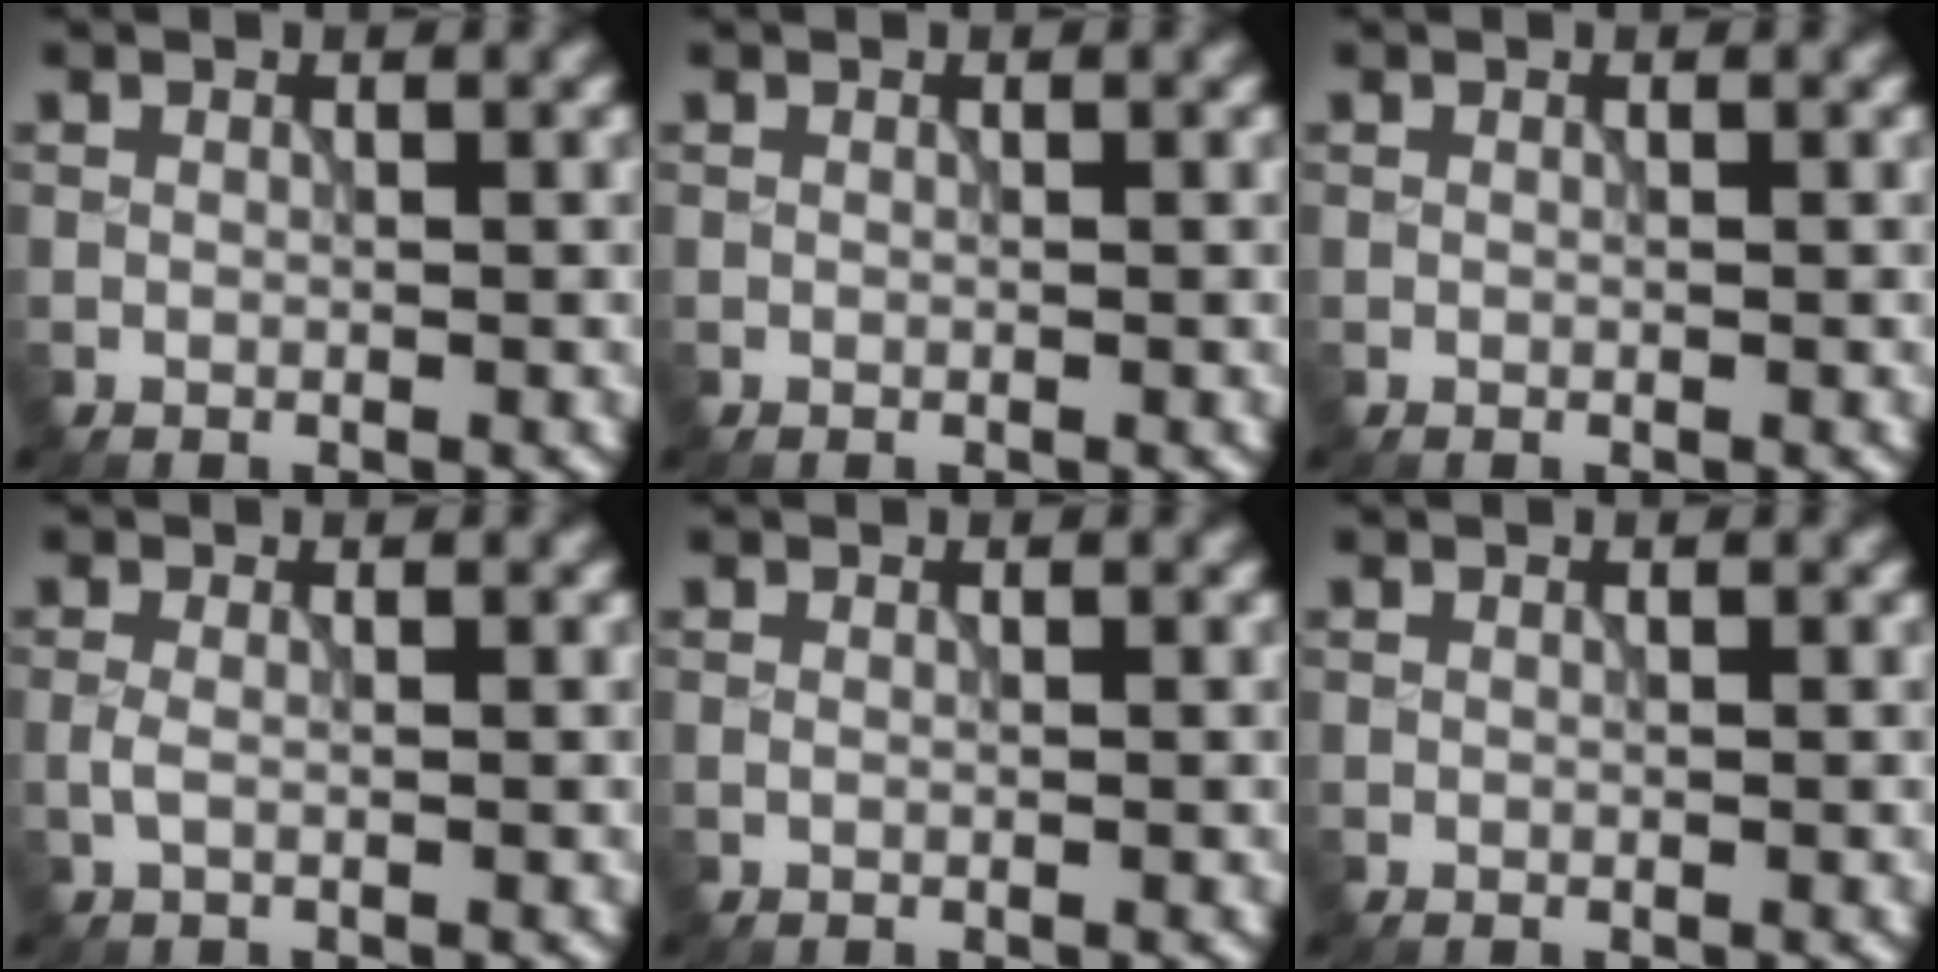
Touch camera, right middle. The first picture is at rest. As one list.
[{"total": 0.0}, {"total": 0.0}, {"total": 1.0, "force": [-0.2, 0.3, 0.9], "torque": [-0.024, -0.001, -0.007]}, {"total": 0.0}, {"total": 0.0}]